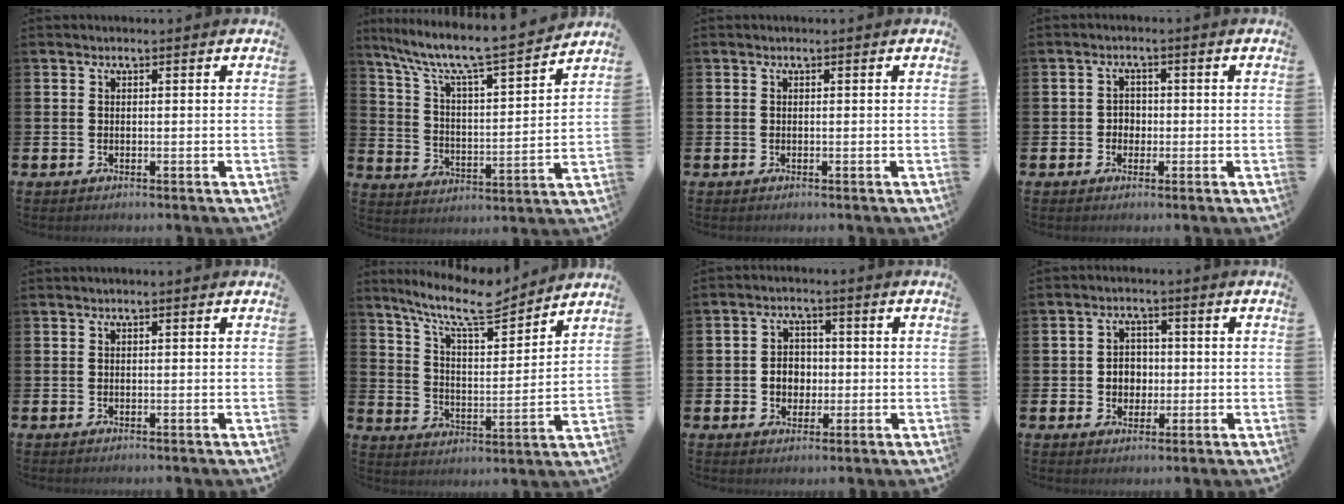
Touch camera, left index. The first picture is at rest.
{"total": 8.5, "force": [7.7, 0.7, 3.5], "torque": [-0.098, -0.059, 0.126]}
{"total": 0.0}
{"total": 2.0, "force": [-0.3, 1.8, 0.7], "torque": [-0.003, 0.002, -0.013]}
{"total": 0.0}
{"total": 10.1, "force": [8.7, 1.9, 4.7], "torque": [-0.105, -0.054, 0.150]}
{"total": 3.7, "force": [-0.3, 3.3, 1.8], "torque": [-0.021, 0.001, -0.016]}
{"total": 3.4, "force": [0.0, 3.1, 1.4], "torque": [-0.016, 0.001, -0.011]}